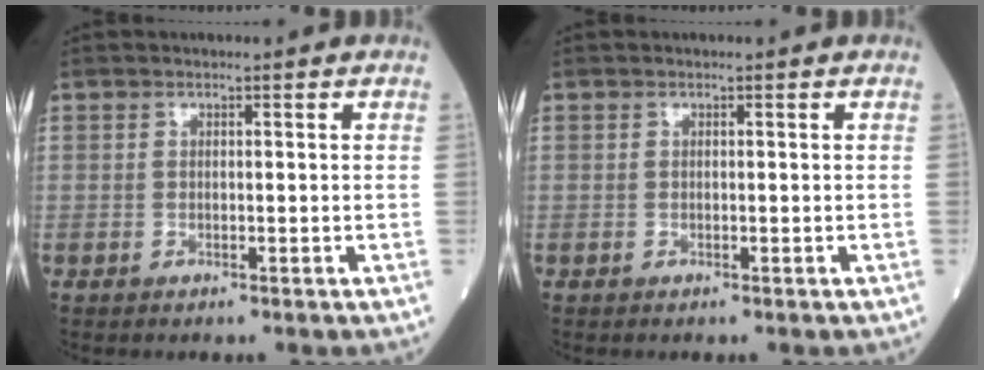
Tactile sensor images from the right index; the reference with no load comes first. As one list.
[{"total": 0.0}]